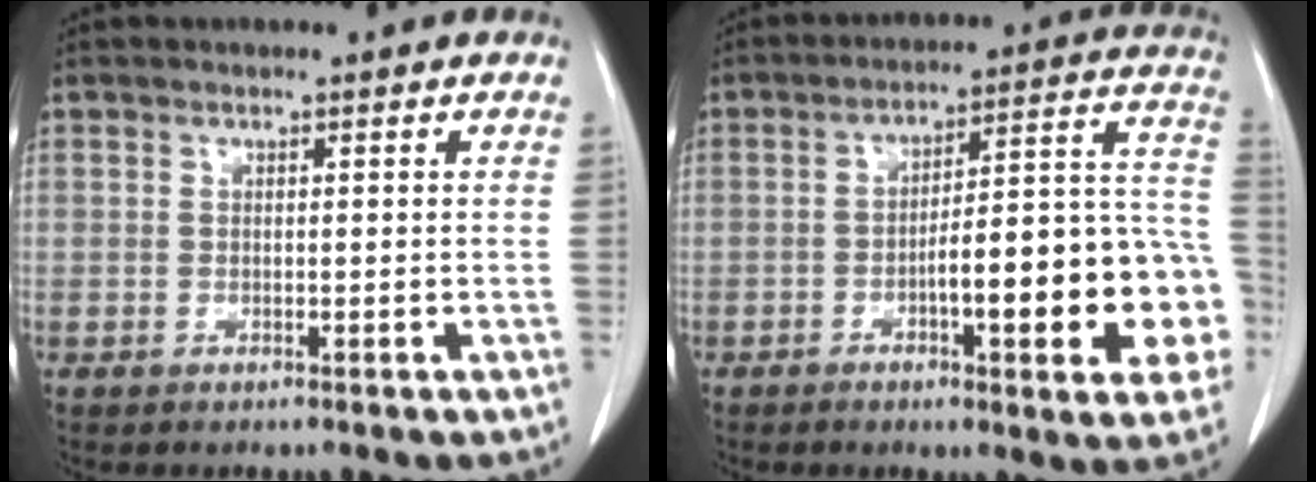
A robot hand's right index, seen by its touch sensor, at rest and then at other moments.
{"total": 18.5, "force": [-5.1, 3.5, 17.5], "torque": [-0.165, 0.041, -0.059]}